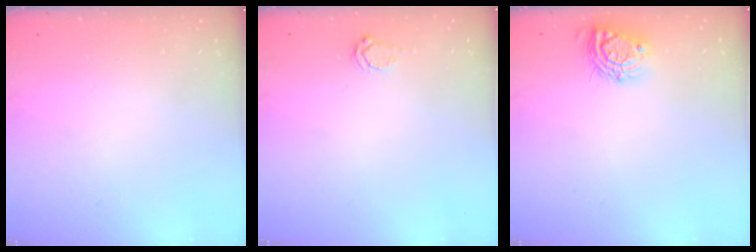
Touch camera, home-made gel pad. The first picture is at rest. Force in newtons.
{"total": 3.7, "press": 3.7, "slide": 0.5}
{"total": 8.9, "press": 8.9, "slide": 0.3}